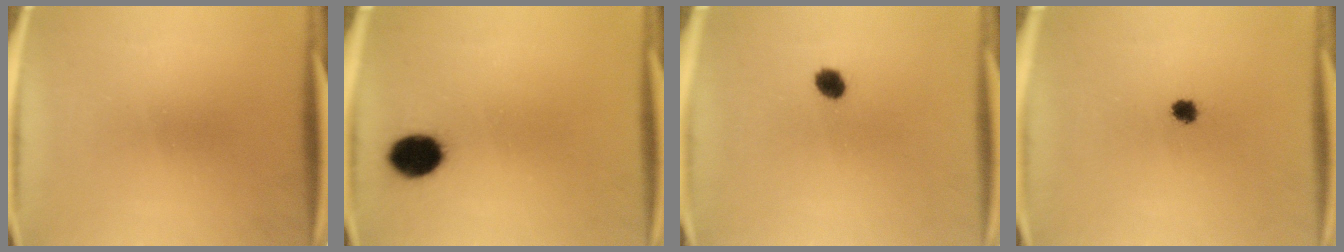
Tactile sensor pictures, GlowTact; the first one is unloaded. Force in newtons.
{"total": 8.0}
{"total": 2.9}
{"total": 2.4}